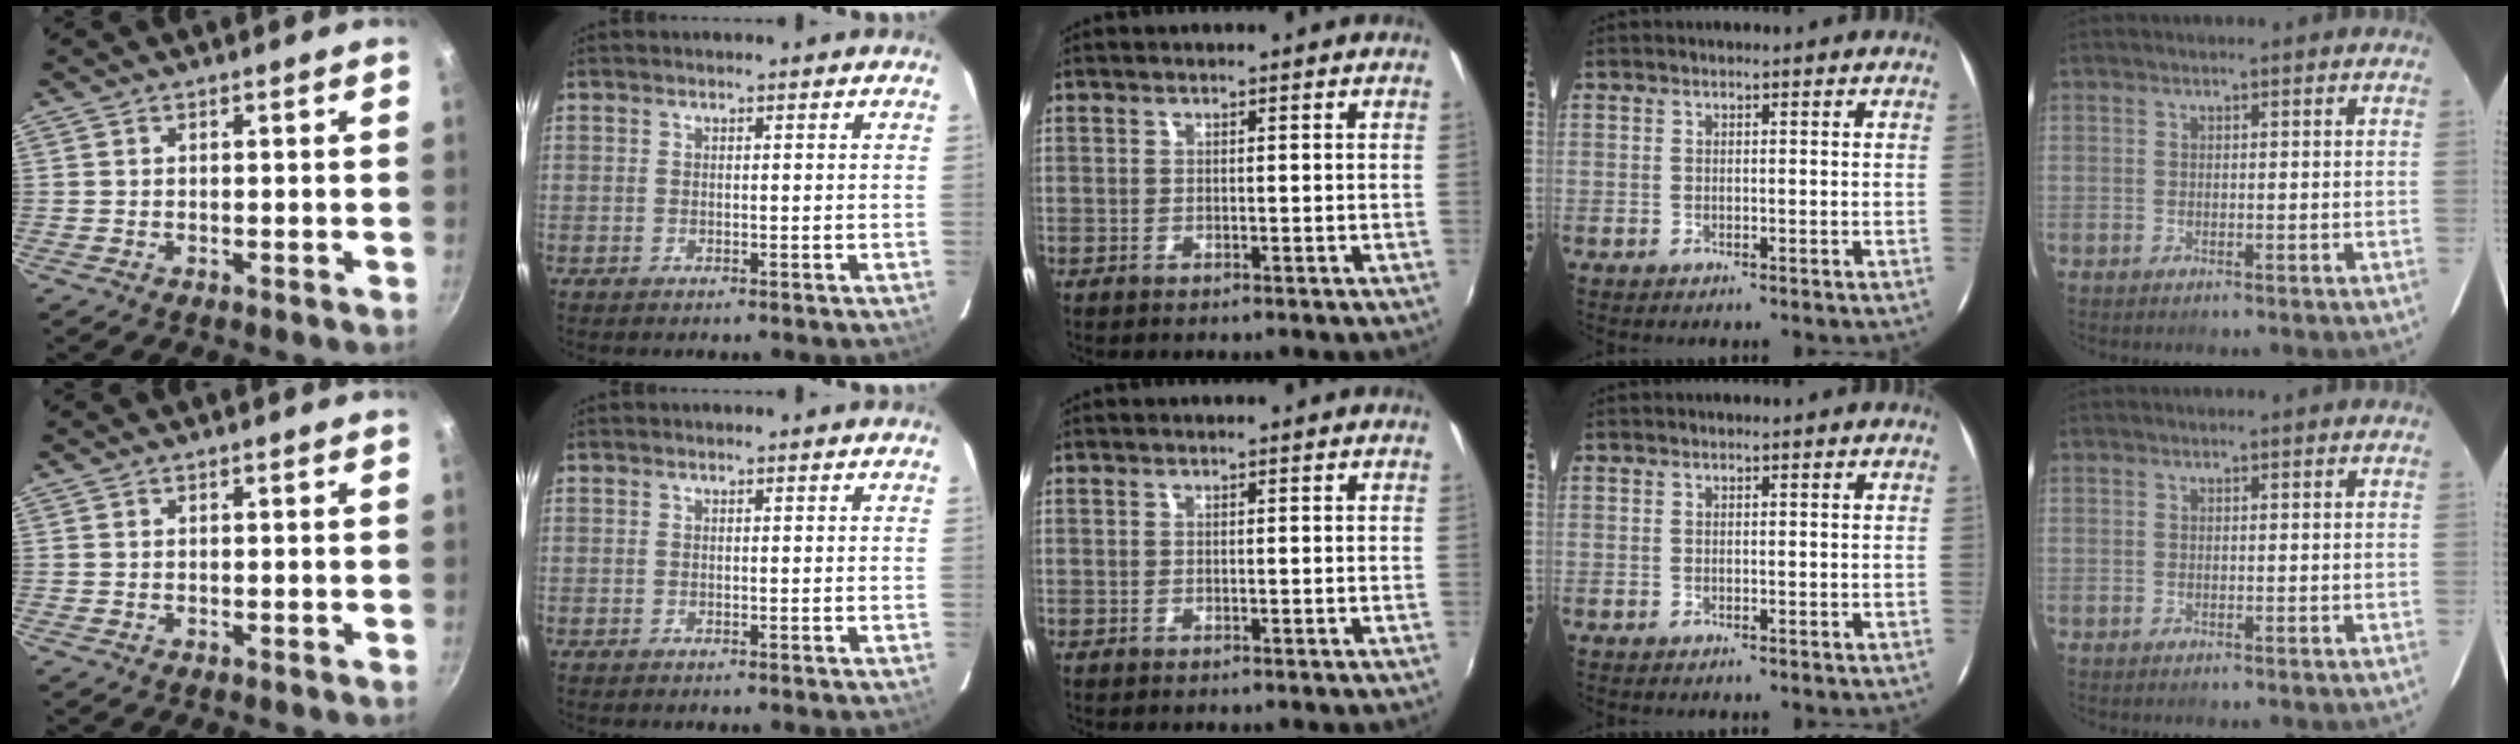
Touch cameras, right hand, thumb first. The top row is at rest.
{}